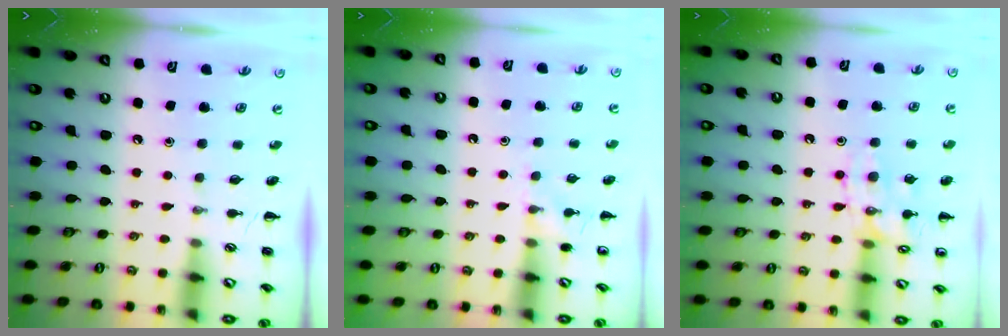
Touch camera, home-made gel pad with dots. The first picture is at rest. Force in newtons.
{"total": 6.4, "press": 6.1, "slide": 1.9}
{"total": 12.8, "press": 12.8, "slide": 0.8}